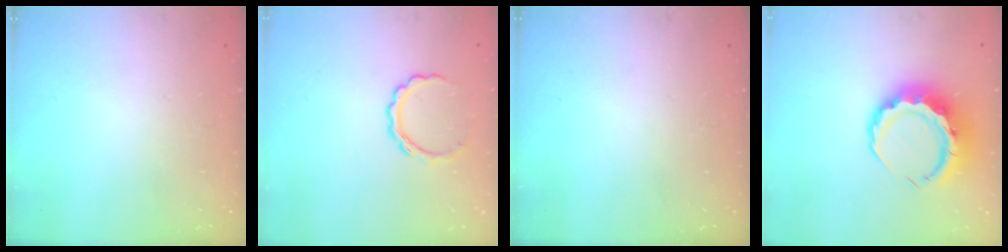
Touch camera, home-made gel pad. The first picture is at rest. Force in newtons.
{"total": 5.8, "press": 5.8, "slide": 0.1}
{"total": 0.0}
{"total": 9.3, "press": 9.1, "slide": 1.7}